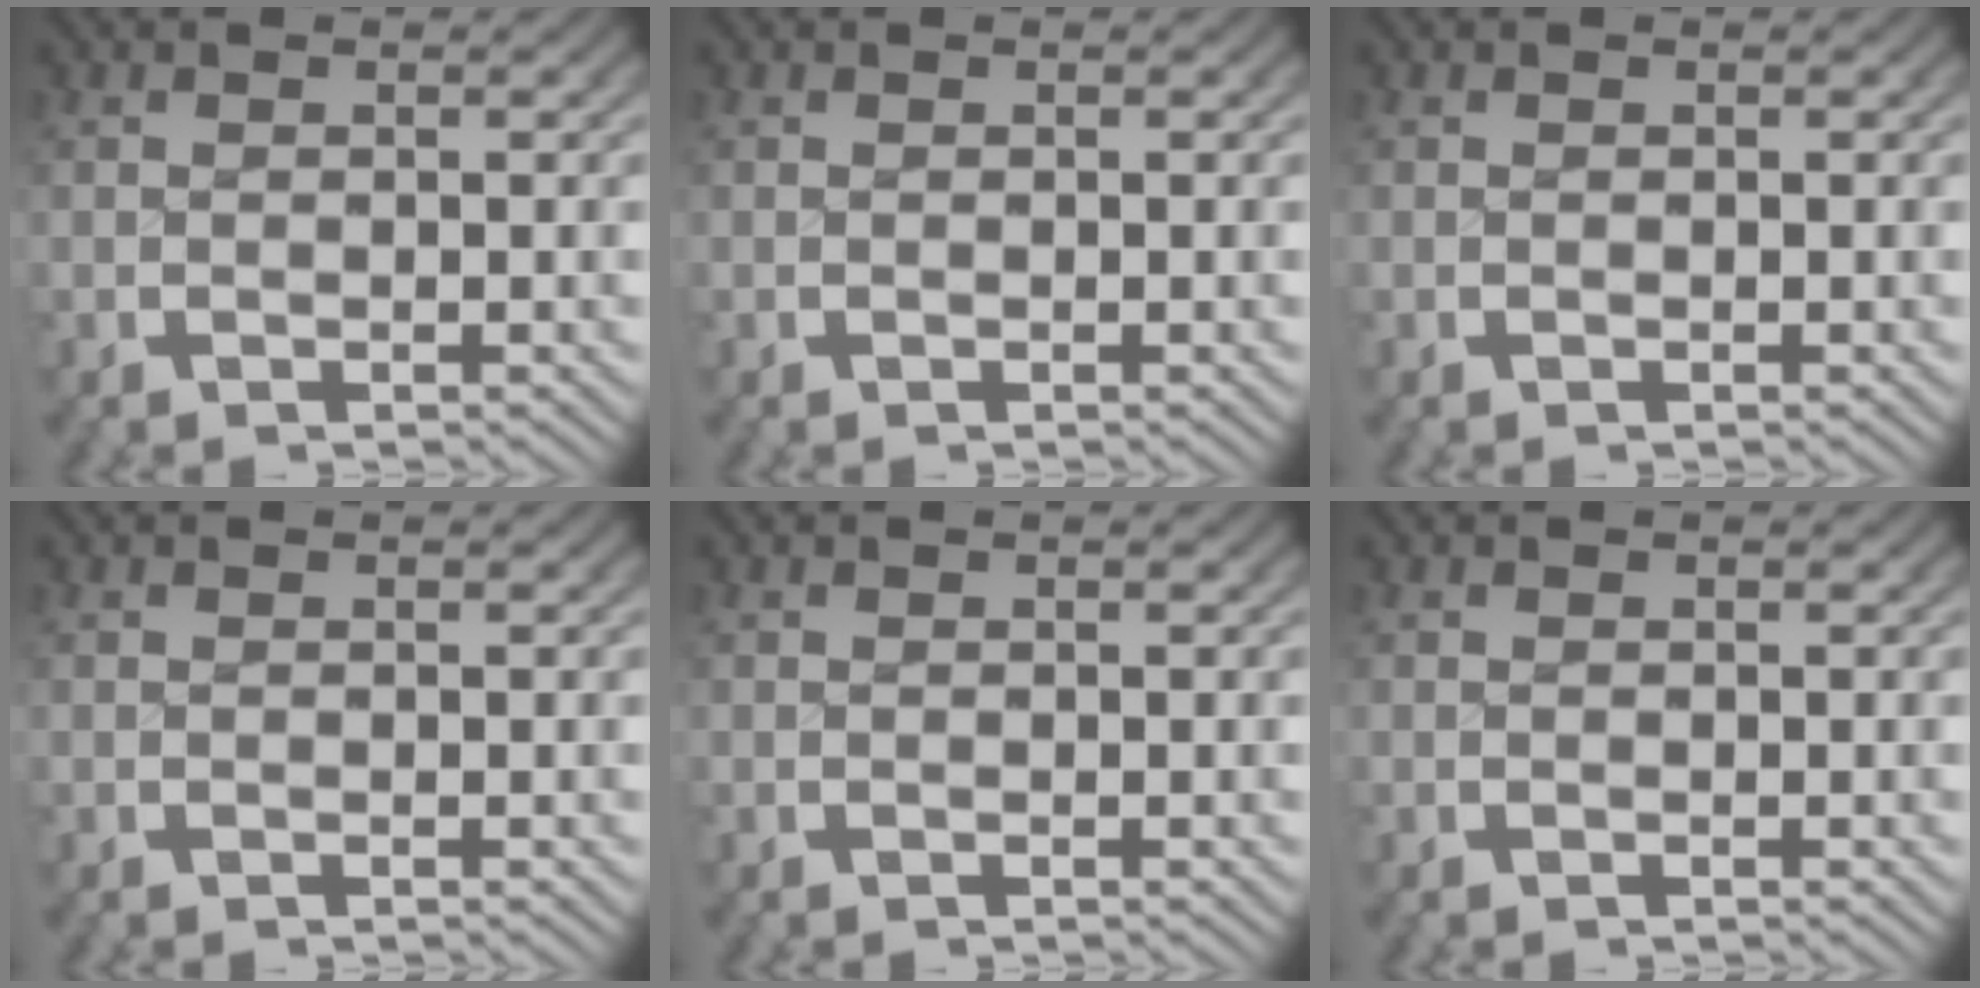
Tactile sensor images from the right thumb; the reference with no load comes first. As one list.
[{"total": 0.0}, {"total": 0.0}, {"total": 0.0}, {"total": 0.0}, {"total": 0.0}]